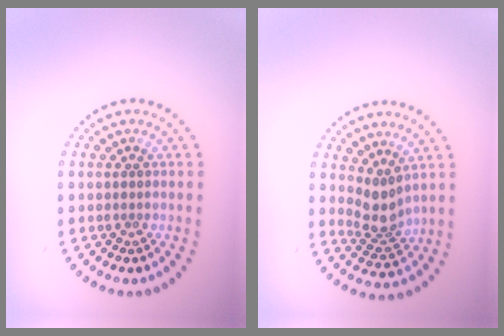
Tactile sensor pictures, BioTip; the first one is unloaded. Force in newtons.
{"total": 2.9, "press": 2.2, "slide": 1.9}